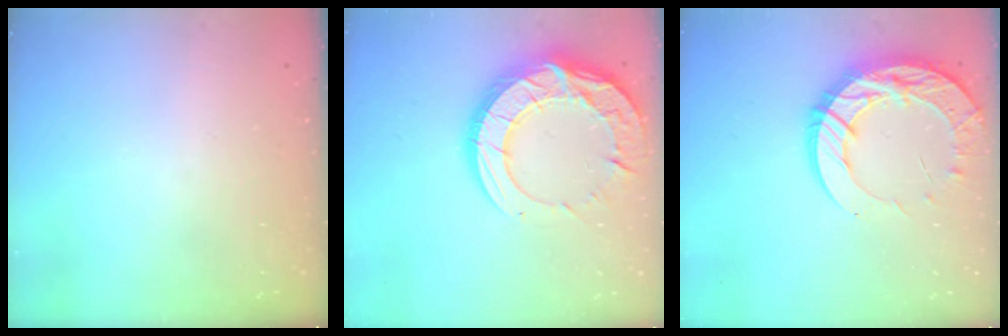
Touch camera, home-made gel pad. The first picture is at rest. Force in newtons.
{"total": 22.6, "press": 22.6, "slide": 1.6}
{"total": 20.4, "press": 20.4, "slide": 1.6}